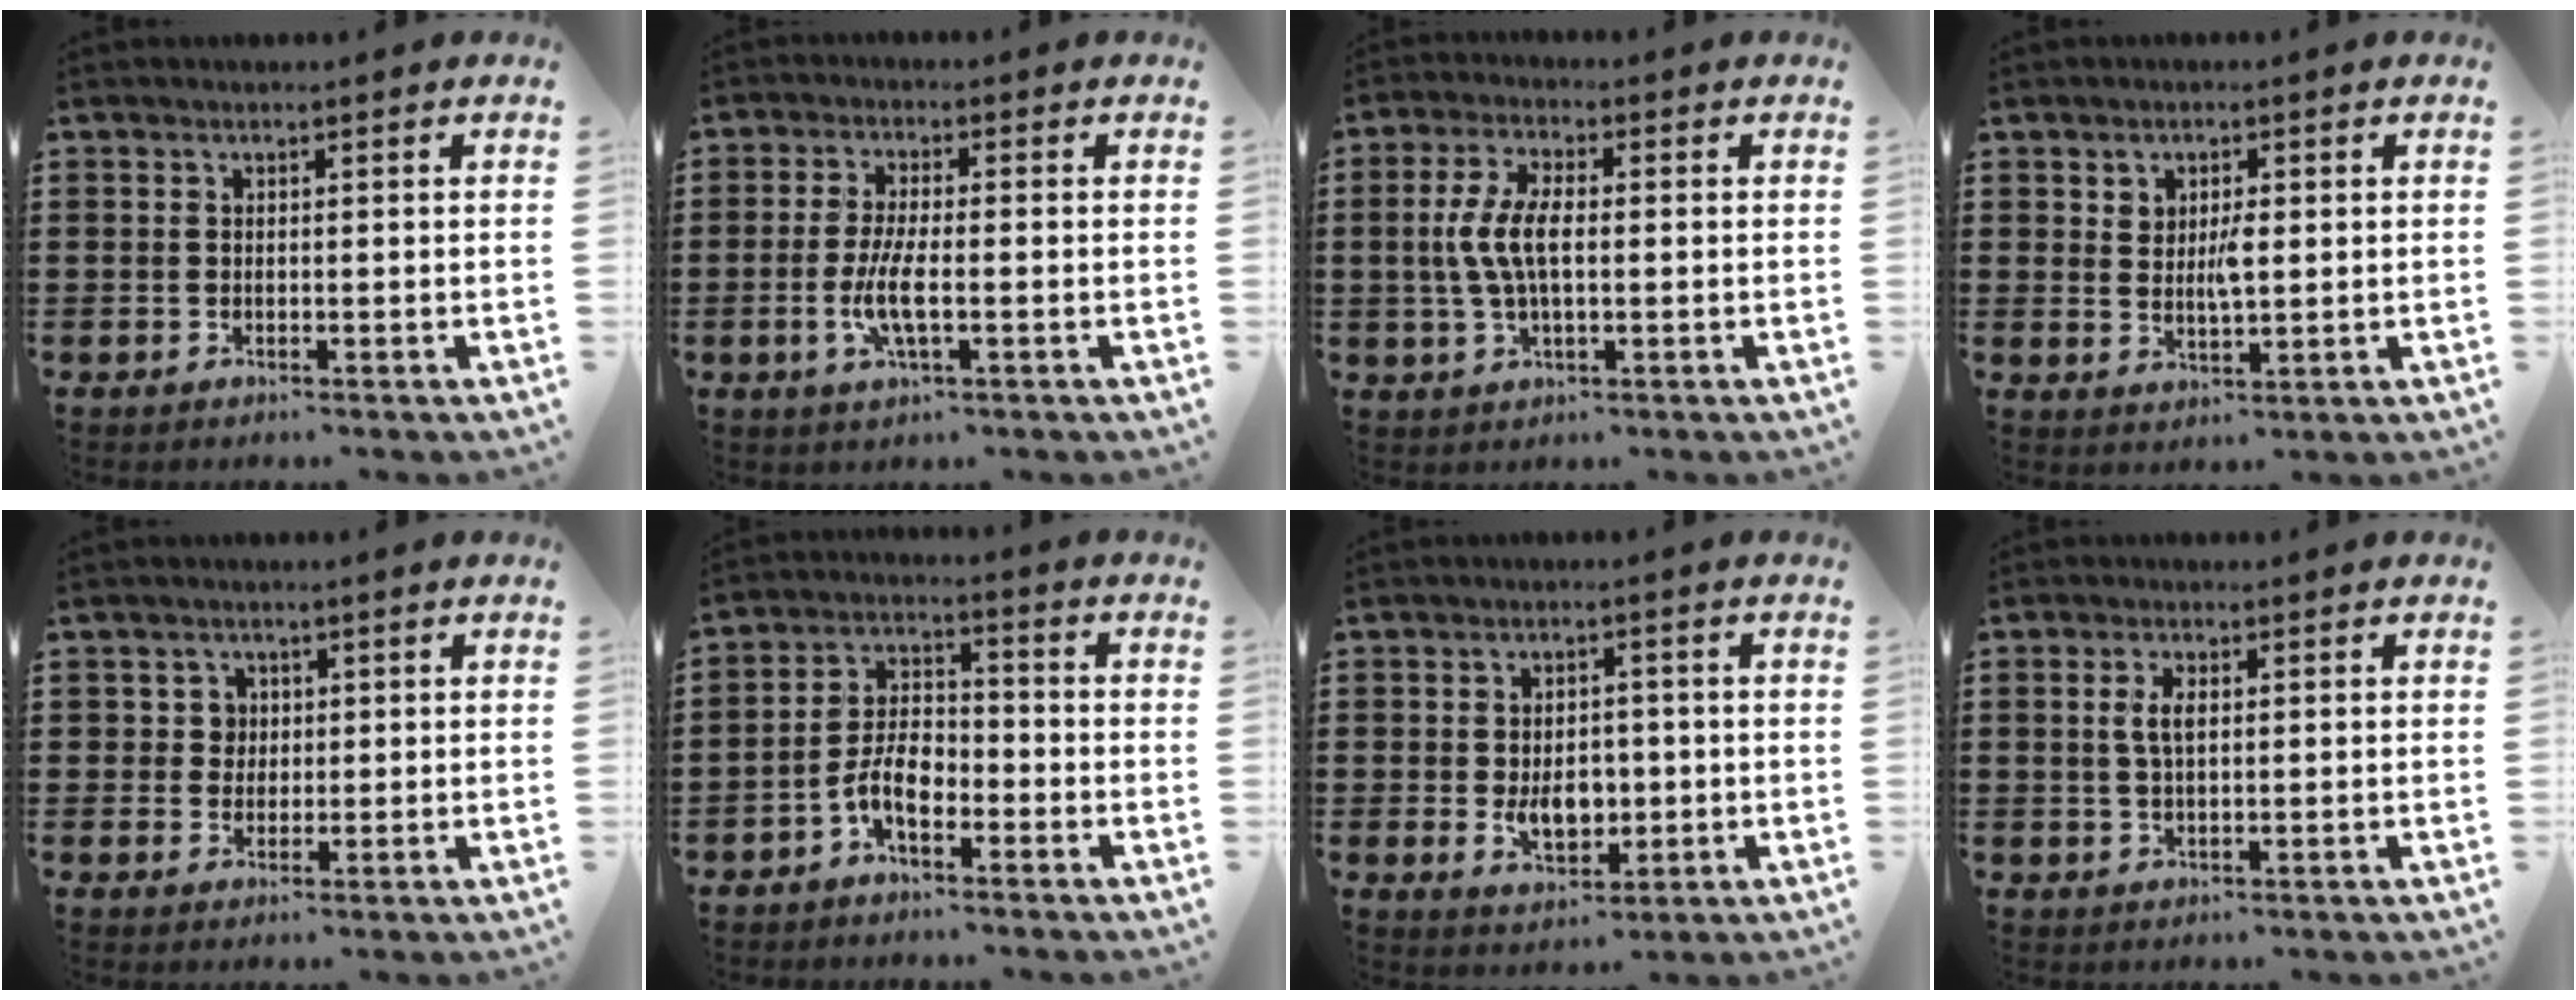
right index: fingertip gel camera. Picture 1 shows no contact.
{"total": 5.6, "force": [-1.5, 1.4, 5.2], "torque": [-0.116, -0.008, -0.034]}
{"total": 6.8, "force": [-0.4, 2.5, 6.3], "torque": [-0.150, -0.008, -0.018]}
{"total": 3.2, "force": [0.8, 1.4, 2.7], "torque": [-0.049, 0.001, 0.012]}
{"total": 2.6, "force": [0.4, 2.4, 0.7], "torque": [-0.024, 0.010, 0.006]}
{"total": 6.0, "force": [-2.9, 2.9, 4.3], "torque": [-0.103, 0.004, -0.062]}
{"total": 5.5, "force": [-0.6, 3.7, 4.1], "torque": [-0.054, -0.001, -0.015]}
{"total": 3.3, "force": [0.6, 1.4, 2.9], "torque": [-0.061, 0.008, 0.008]}